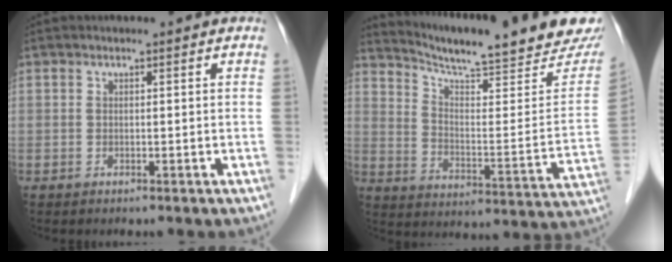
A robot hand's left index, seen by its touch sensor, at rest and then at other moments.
{"total": 22.8, "force": [20.3, 1.7, 10.2], "torque": [-0.162, -0.056, 0.278]}